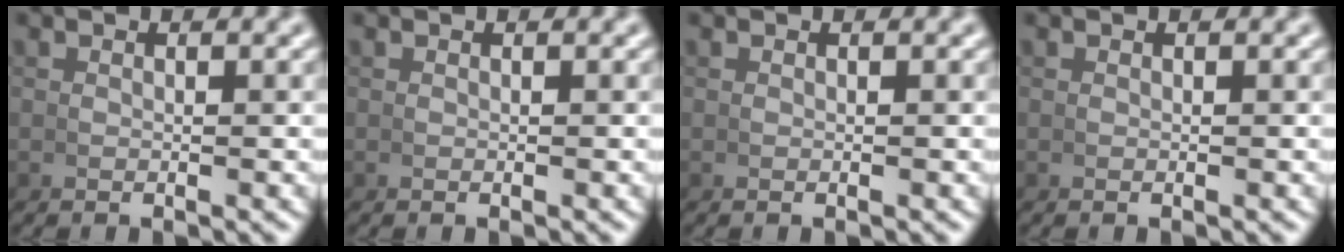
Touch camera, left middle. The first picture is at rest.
{"total": 0.0}
{"total": 0.0}
{"total": 0.0}